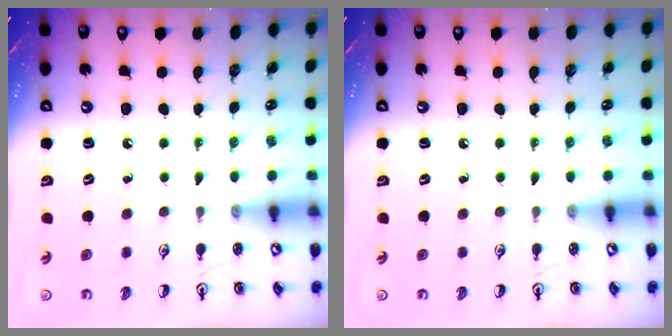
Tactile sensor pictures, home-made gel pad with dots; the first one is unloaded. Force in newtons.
{"total": 0.0}